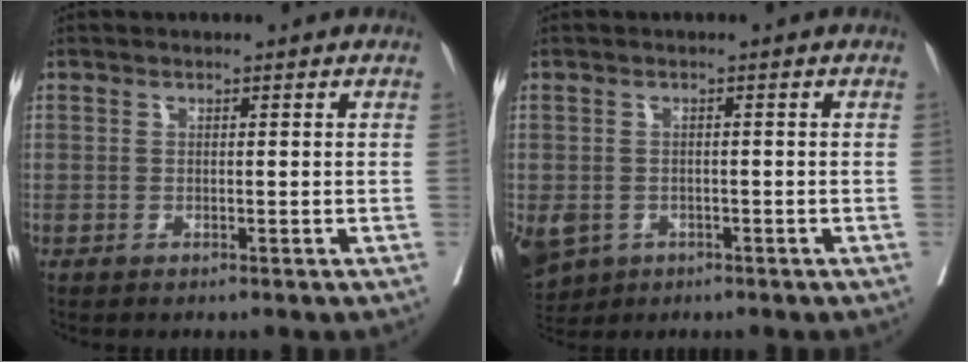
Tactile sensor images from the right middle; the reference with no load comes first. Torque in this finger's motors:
{"motor_torque": [1.11, -1.03, 0.26, 0.11]}